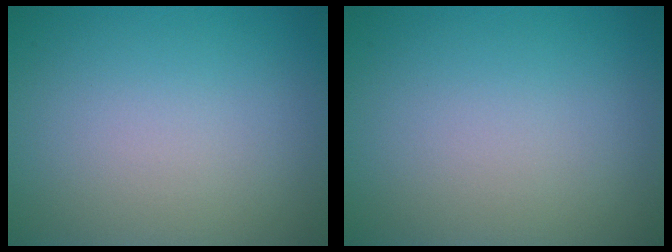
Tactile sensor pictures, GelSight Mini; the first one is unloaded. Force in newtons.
{"total": 0.0}